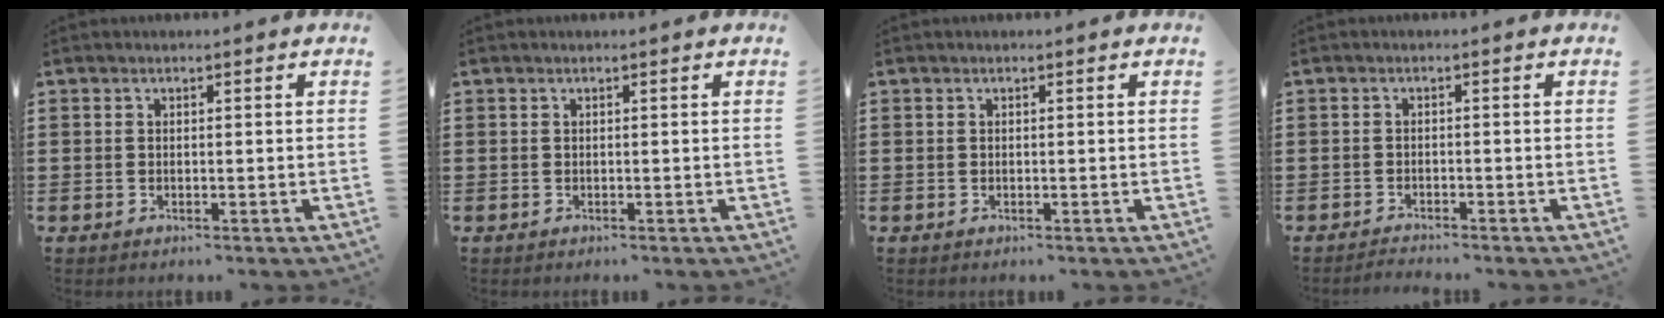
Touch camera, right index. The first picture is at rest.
{"total": 0.0}
{"total": 0.0}
{"total": 1.5, "force": [-1.5, -0.1, -0.1], "torque": [-0.003, 0.001, -0.031]}